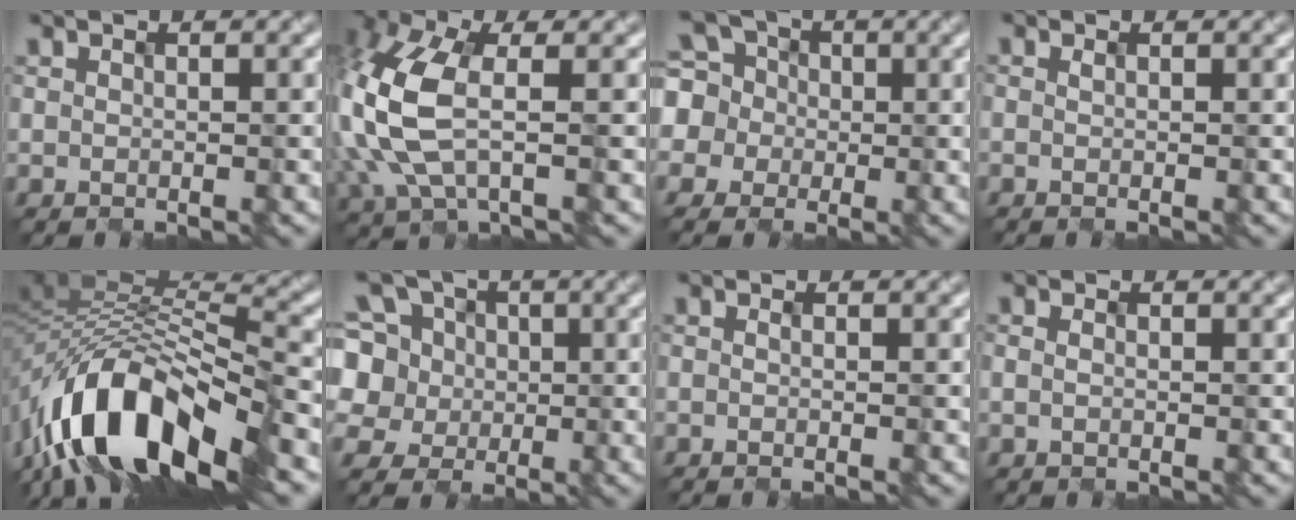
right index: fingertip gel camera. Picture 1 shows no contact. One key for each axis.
{"total": 7.5, "fx": -1.0, "fy": 3.9, "fz": 6.3, "tx": -0.207, "ty": -0.007, "tz": 0.001}
{"total": 6.0, "fx": 0.8, "fy": 5.8, "fz": 1.6, "tx": -0.053, "ty": 0.032, "tz": 0.008}
{"total": 1.2, "fx": -0.9, "fy": -0.6, "fz": -0.6, "tx": 0.000, "ty": -0.006, "tz": 0.000}
{"total": 14.6, "fx": -9.9, "fy": 5.4, "fz": 9.4, "tx": -0.196, "ty": 0.000, "tz": -0.159}
{"total": 7.6, "fx": 0.9, "fy": 7.0, "fz": 2.8, "tx": -0.095, "ty": 0.016, "tz": 0.022}
{"total": 1.4, "fx": -1.1, "fy": -0.6, "fz": -0.5, "tx": -0.004, "ty": -0.006, "tz": -0.007}
{"total": 1.4, "fx": -1.0, "fy": -0.7, "fz": -0.7, "tx": -0.003, "ty": -0.010, "tz": 0.003}